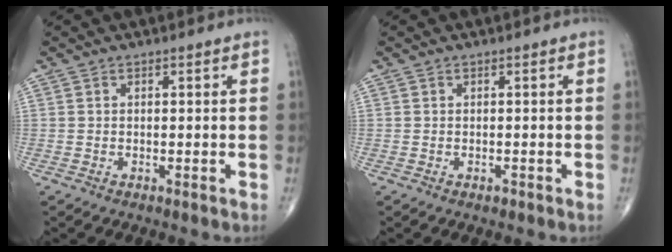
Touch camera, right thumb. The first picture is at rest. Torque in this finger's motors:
{"motor_torque": [0.07, -0.12, -0.23, -0.15, -0.01]}